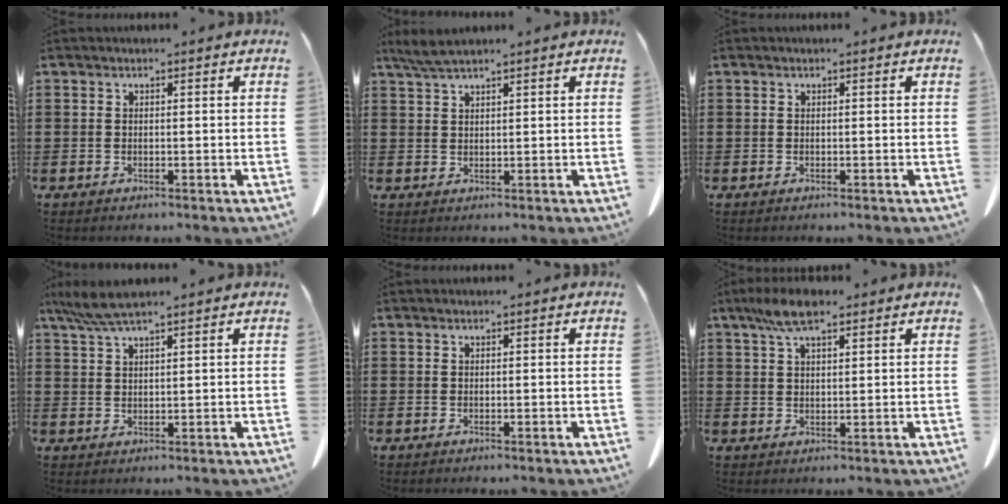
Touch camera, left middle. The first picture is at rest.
{"total": 2.7, "force": [2.1, 0.3, 1.7], "torque": [-0.038, 0.000, 0.039]}
{"total": 0.0}
{"total": 4.8, "force": [3.6, 0.4, 3.1], "torque": [-0.068, -0.003, 0.068]}
{"total": 0.0}
{"total": 6.0, "force": [3.7, 1.7, 4.5], "torque": [-0.095, 0.006, 0.066]}